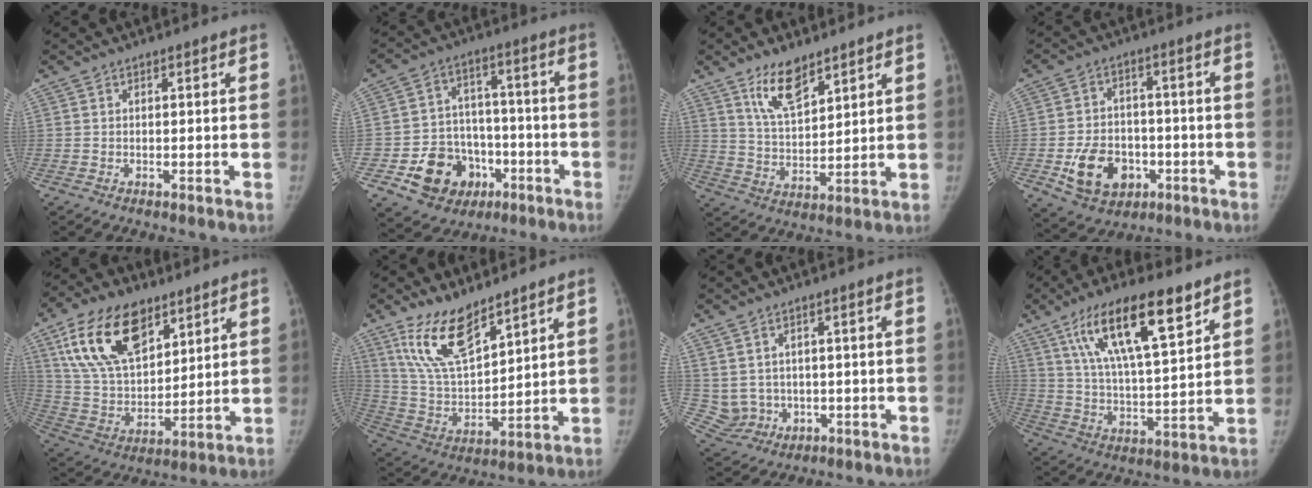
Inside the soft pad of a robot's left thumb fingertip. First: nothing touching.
{"total": 15.0, "force": [-6.4, 11.9, 6.5], "torque": [-0.072, 0.051, -0.094]}
{"total": 9.2, "force": [6.3, 3.7, 5.6], "torque": [-0.083, -0.043, 0.122]}
{"total": 12.3, "force": [-4.0, 9.4, 6.9], "torque": [-0.085, 0.018, -0.055]}
{"total": 20.3, "force": [10.8, 11.4, 12.9], "torque": [-0.208, -0.036, 0.202]}
{"total": 13.9, "force": [9.7, 5.3, 8.5], "torque": [-0.137, -0.053, 0.202]}
{"total": 6.5, "force": [0.3, 6.1, 2.3], "torque": [-0.029, 0.003, 0.029]}
{"total": 18.5, "force": [10.4, 5.5, 14.3], "torque": [-0.226, -0.032, 0.186]}